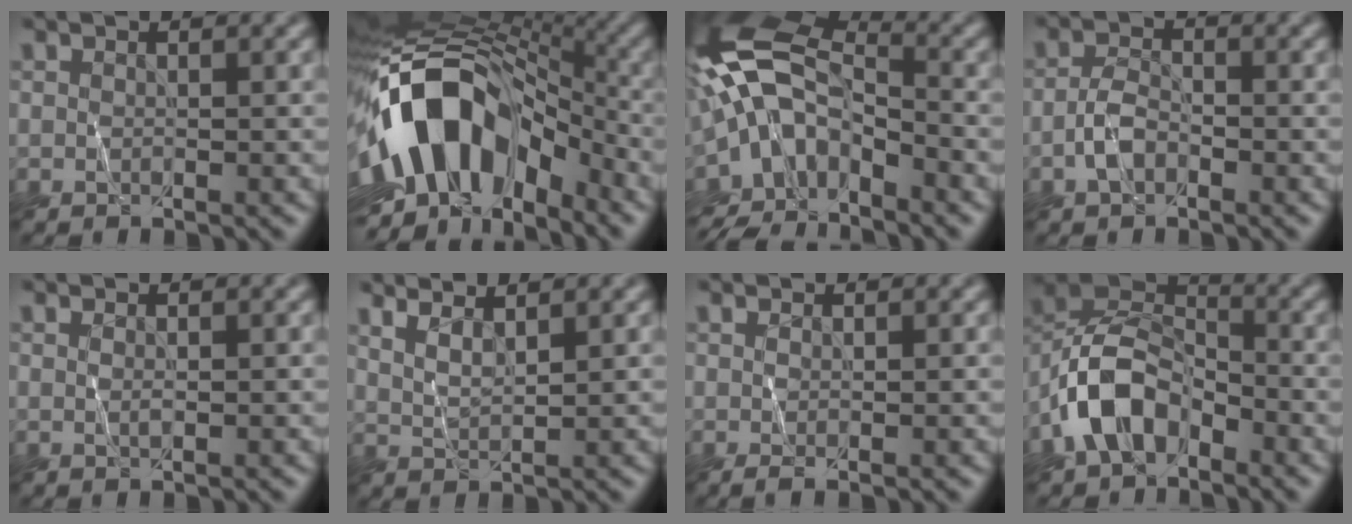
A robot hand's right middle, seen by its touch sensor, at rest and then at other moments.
{"total": 15.3, "force": [-4.1, 9.3, 11.5], "torque": [-0.185, 0.018, -0.081]}
{"total": 9.5, "force": [-5.1, 4.8, 6.4], "torque": [-0.123, 0.012, -0.107]}
{"total": 2.0, "force": [-1.1, 1.1, 1.2], "torque": [-0.022, 0.013, -0.026]}
{"total": 0.6, "force": [0.4, 0.1, 0.4], "torque": [-0.009, 0.004, 0.005]}
{"total": 3.2, "force": [2.7, 0.9, 1.4], "torque": [-0.011, 0.010, 0.038]}
{"total": 1.1, "force": [0.1, 0.4, 1.0], "torque": [-0.015, 0.001, 0.004]}
{"total": 6.5, "force": [-3.4, 4.1, 3.8], "torque": [-0.067, 0.014, -0.075]}